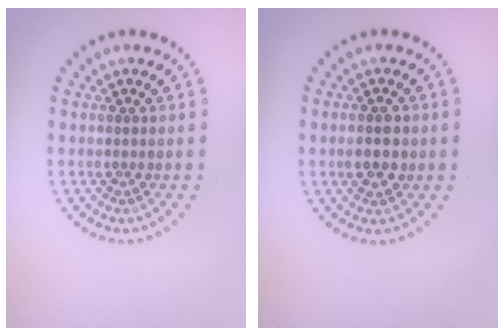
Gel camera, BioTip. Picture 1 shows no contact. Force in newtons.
{"total": 3.0, "press": 3.0, "slide": 0.1}